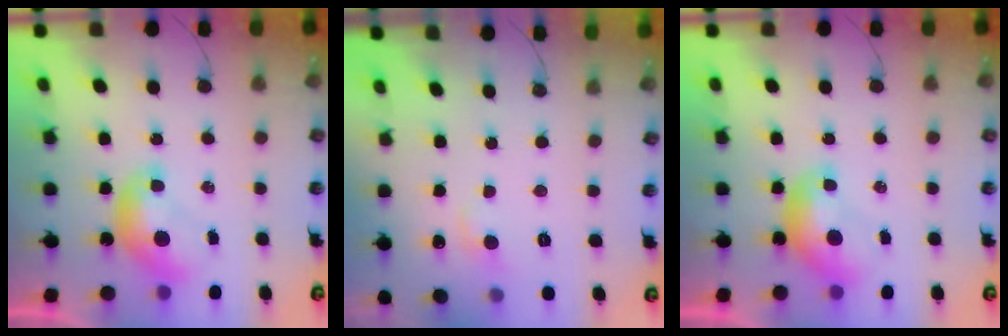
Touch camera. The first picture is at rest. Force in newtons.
{"total": 0.9, "press": 0.5, "slide": 0.7}
{"total": 0.0}